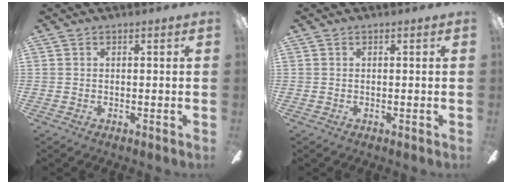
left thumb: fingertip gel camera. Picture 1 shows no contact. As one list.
[{"total": 0.0}]